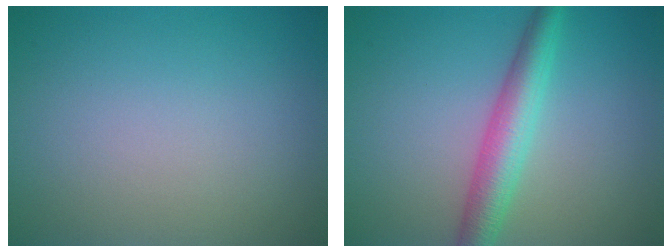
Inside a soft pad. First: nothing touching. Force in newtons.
{"total": 4.3, "press": 4.3, "slide": 0.1}